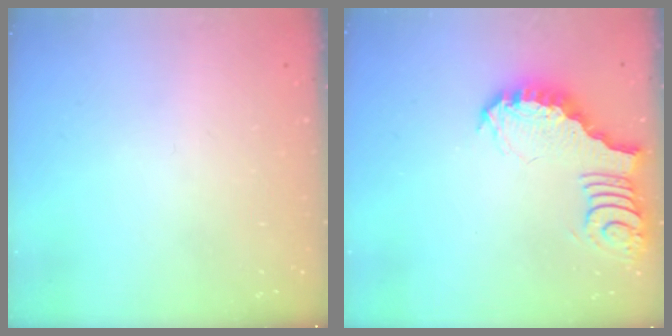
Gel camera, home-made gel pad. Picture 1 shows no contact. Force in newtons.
{"total": 3.9, "press": 3.8, "slide": 0.6}